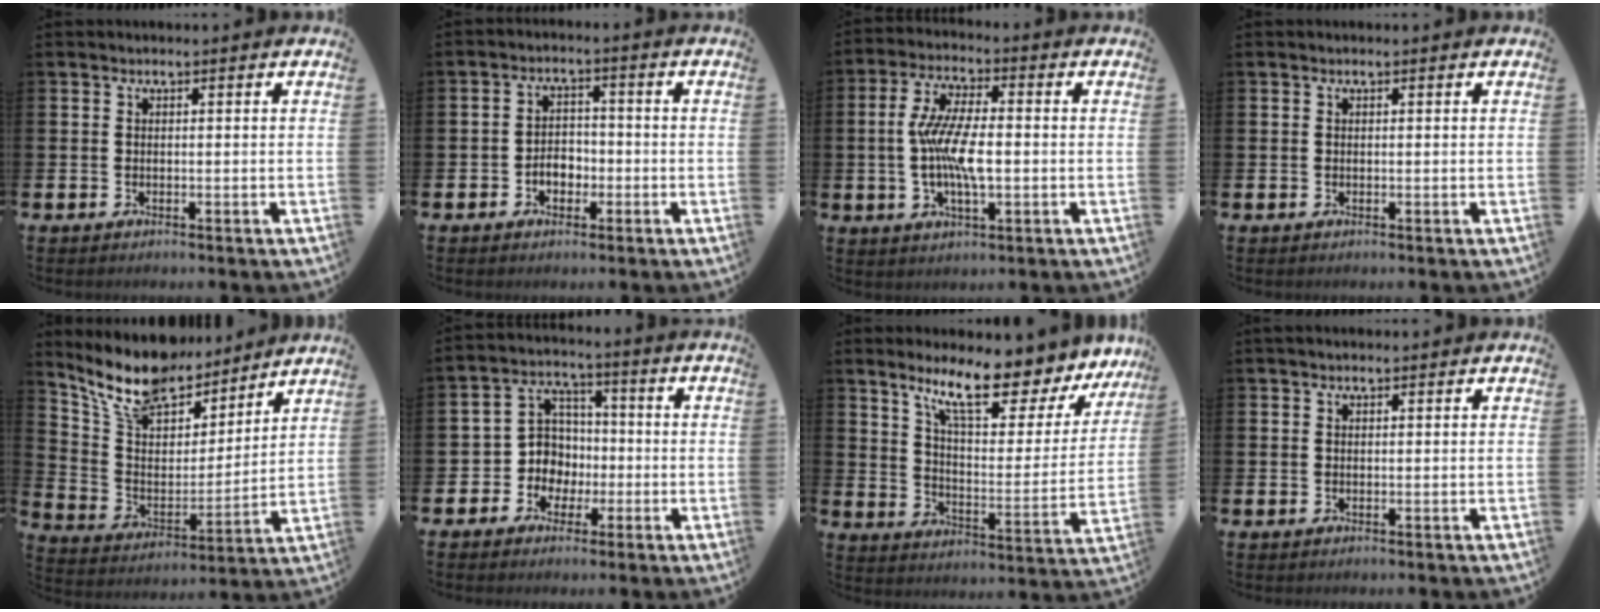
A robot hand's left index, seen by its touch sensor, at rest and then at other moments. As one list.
[{"total": 3.1, "force": [-1.3, 2.3, 1.6], "torque": [-0.022, 0.001, -0.031]}, {"total": 8.3, "force": [-0.4, 3.1, 7.7], "torque": [-0.162, 0.005, -0.010]}, {"total": 0.0}, {"total": 12.2, "force": [10.8, 4.8, 3.3], "torque": [-0.118, -0.064, 0.199]}, {"total": 6.3, "force": [-0.6, 6.1, 1.4], "torque": [-0.064, 0.001, -0.015]}, {"total": 12.1, "force": [9.9, 2.6, 6.4], "torque": [-0.133, -0.058, 0.167]}, {"total": 0.7, "force": [0.6, 0.2, 0.2], "torque": [-0.001, 0.001, 0.010]}]